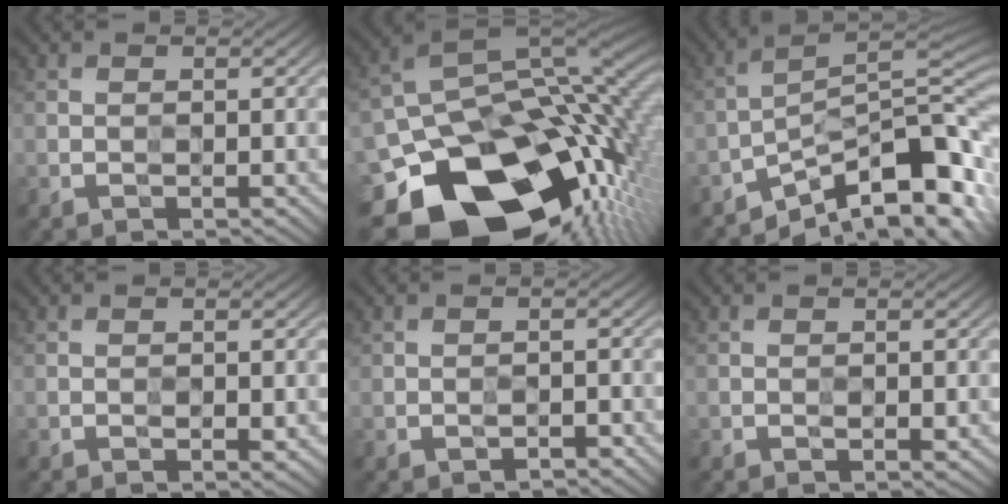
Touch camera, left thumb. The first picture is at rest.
{"total": 21.4, "force": [-8.8, 14.0, 13.6], "torque": [-0.244, -0.037, -0.124]}
{"total": 10.7, "force": [-6.8, 3.1, 7.6], "torque": [-0.114, -0.002, -0.121]}
{"total": 0.9, "force": [-0.1, 0.4, 0.8], "torque": [-0.010, -0.001, -0.002]}
{"total": 1.1, "force": [-0.8, 0.6, 0.5], "torque": [-0.005, 0.002, -0.014]}
{"total": 0.7, "force": [-0.1, 0.3, 0.6], "torque": [-0.008, -0.001, -0.001]}